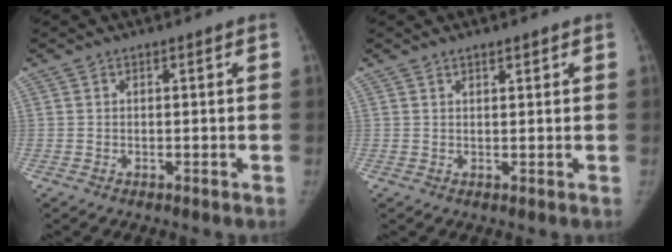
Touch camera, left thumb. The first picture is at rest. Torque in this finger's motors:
{"motor_torque": [-0.14, -0.10, 0.07, 0.40, 0.00]}